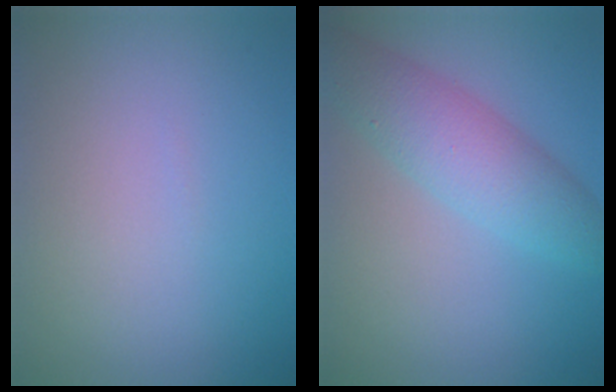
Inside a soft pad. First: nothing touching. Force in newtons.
{"total": 5.1, "press": 5.1, "slide": 0.1}